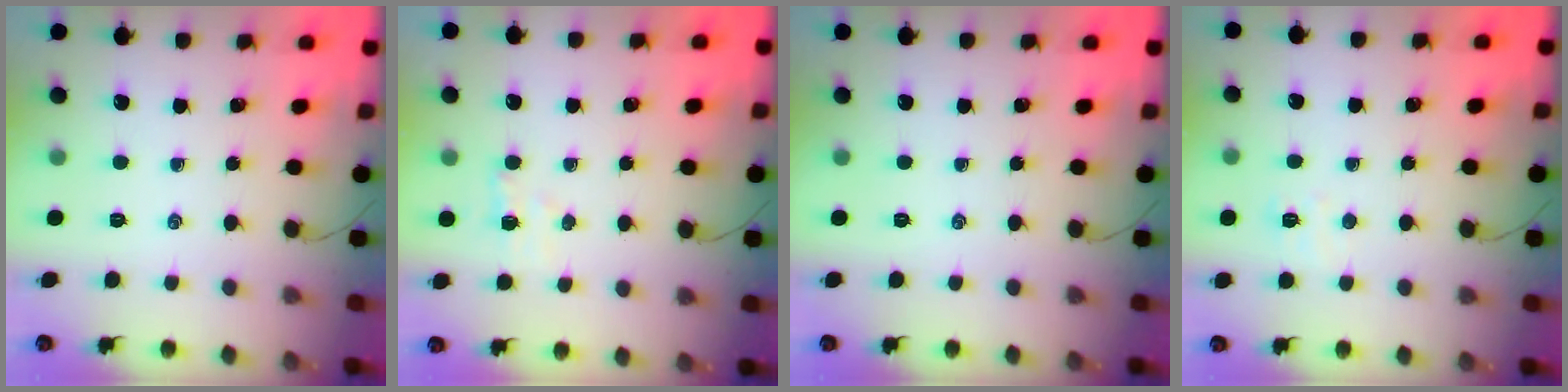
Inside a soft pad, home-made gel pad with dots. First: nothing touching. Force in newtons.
{"total": 4.1, "press": 3.9, "slide": 1.1}
{"total": 0.0}
{"total": 4.8, "press": 4.7, "slide": 1.2}